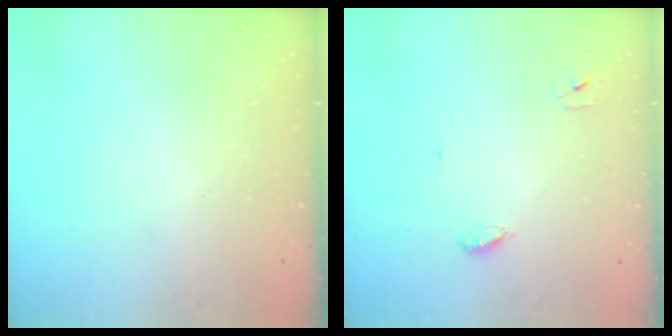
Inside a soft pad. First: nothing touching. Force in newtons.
{"total": 3.4, "press": 3.4, "slide": 0.3}